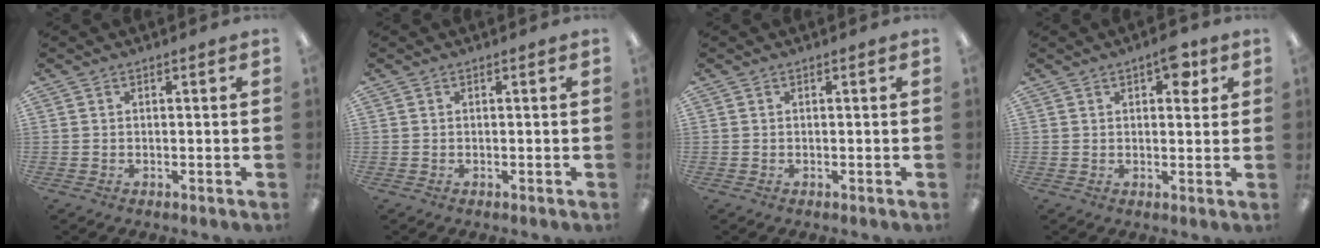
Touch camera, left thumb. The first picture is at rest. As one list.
[{"total": 0.0}, {"total": 0.0}, {"total": 6.3, "force": [2.9, 3.2, 4.6], "torque": [-0.047, -0.012, 0.043]}]